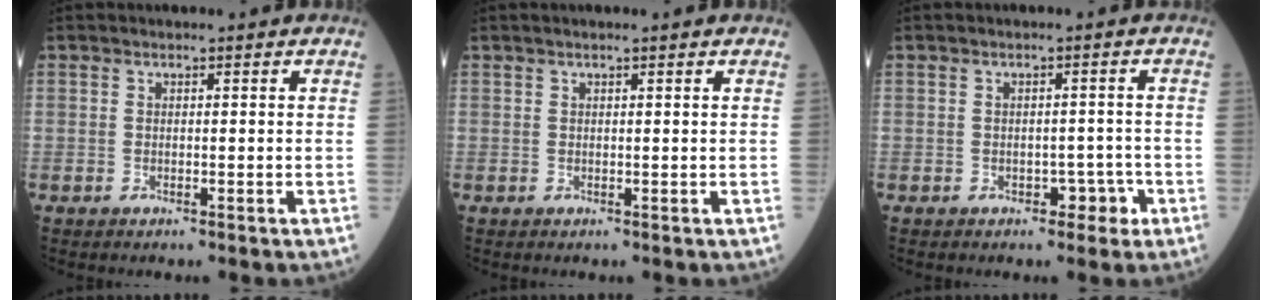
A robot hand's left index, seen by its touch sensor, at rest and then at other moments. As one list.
[{"total": 2.0, "force": [1.6, -0.1, 1.2], "torque": [-0.016, 0.018, 0.026]}, {"total": 2.5, "force": [-1.1, 1.7, 1.4], "torque": [-0.012, 0.008, -0.010]}]